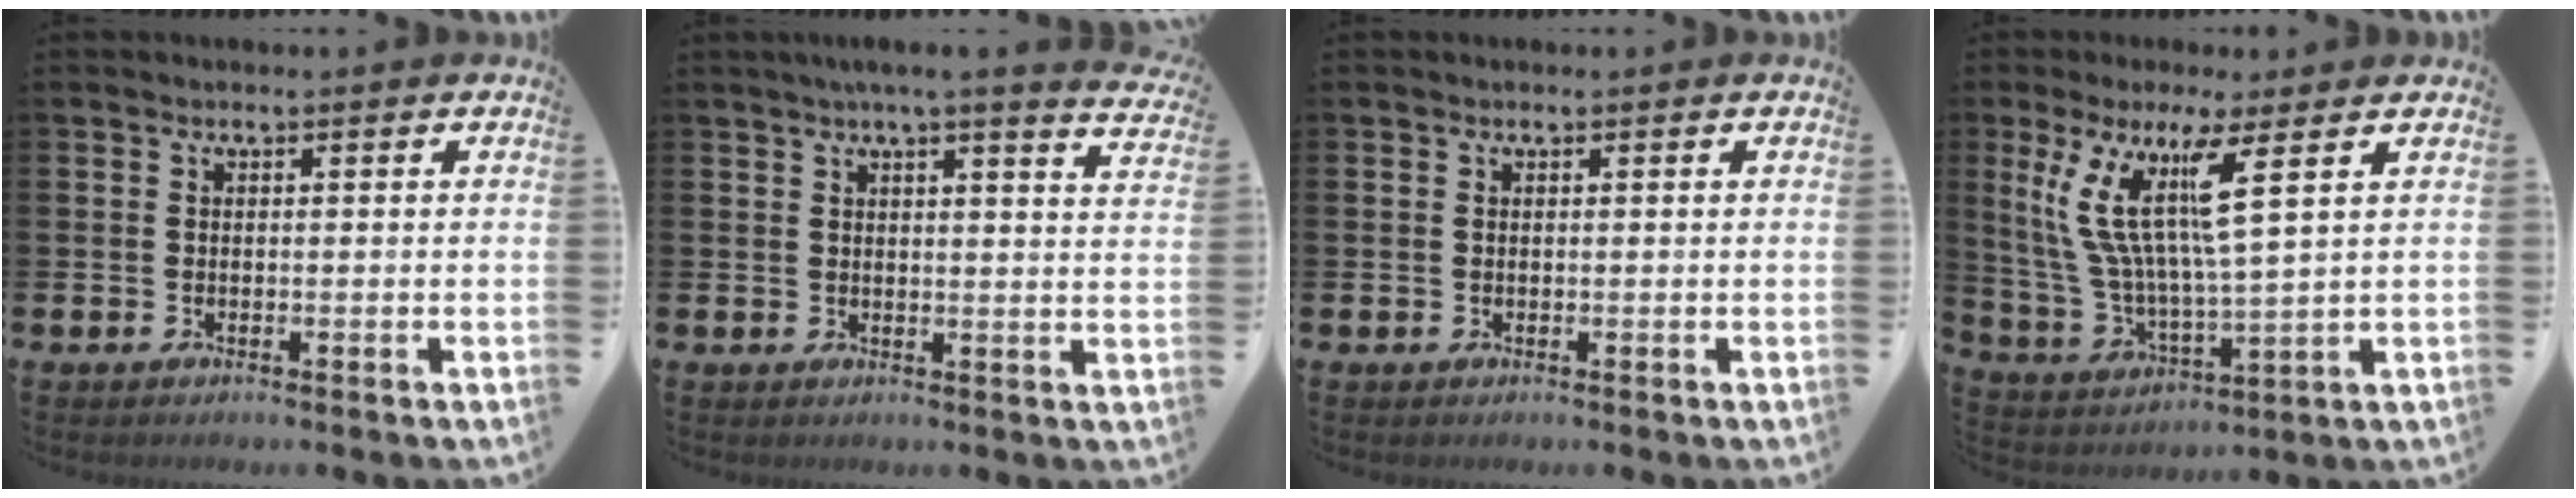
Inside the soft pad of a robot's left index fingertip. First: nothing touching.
{"total": 4.2, "force": [3.8, -0.6, 1.7], "torque": [-0.033, -0.020, 0.065]}
{"total": 0.0}
{"total": 11.2, "force": [6.9, 1.3, 8.8], "torque": [-0.189, -0.027, 0.117]}